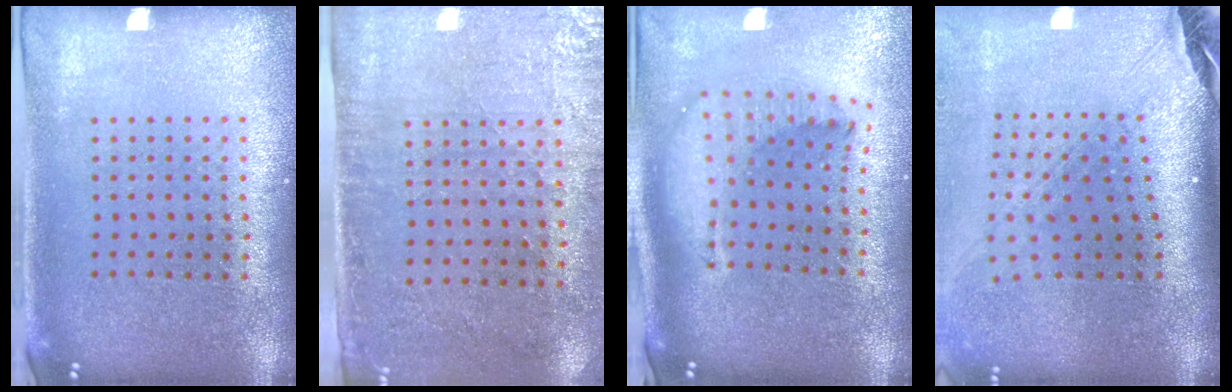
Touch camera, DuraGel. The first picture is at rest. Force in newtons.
{"total": 2.8, "press": 2.4, "slide": 1.4}
{"total": 2.1, "press": 1.6, "slide": 1.3}
{"total": 2.9, "press": 2.1, "slide": 2.0}